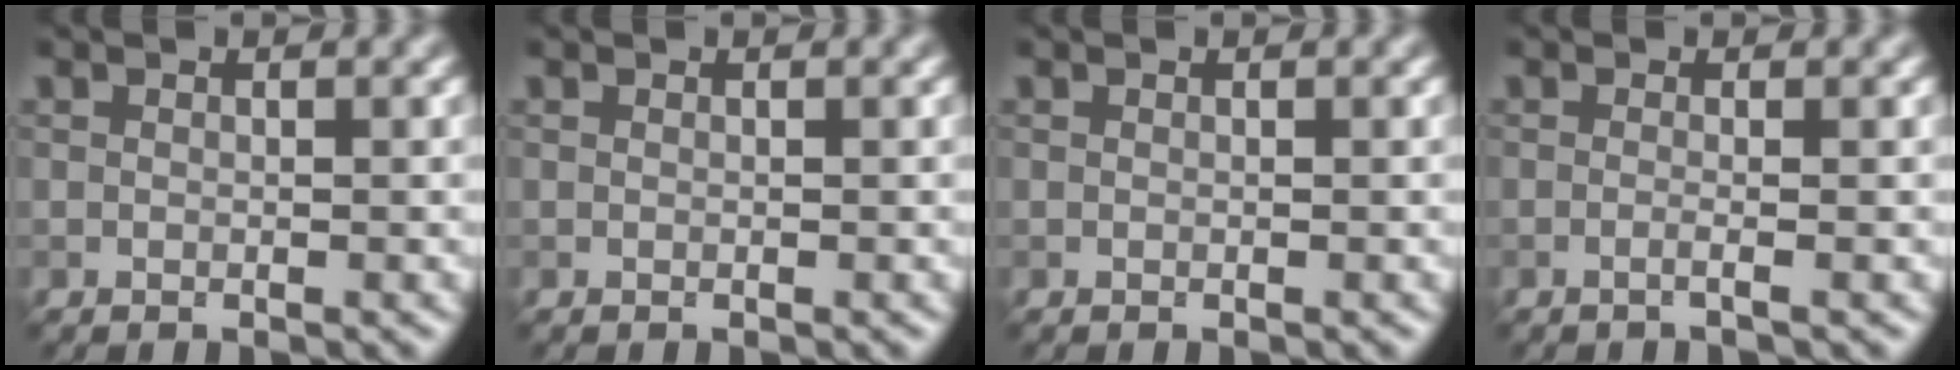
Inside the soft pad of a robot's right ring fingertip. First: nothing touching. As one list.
[{"total": 0.0}, {"total": 0.0}, {"total": 1.1, "force": [-0.2, 0.4, 1.0], "torque": [-0.012, -0.008, -0.018]}]